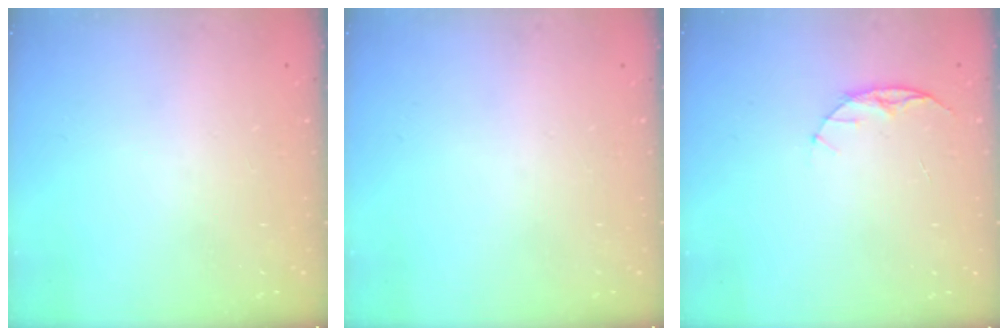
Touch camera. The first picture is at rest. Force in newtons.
{"total": 0.0}
{"total": 5.9, "press": 5.8, "slide": 0.7}